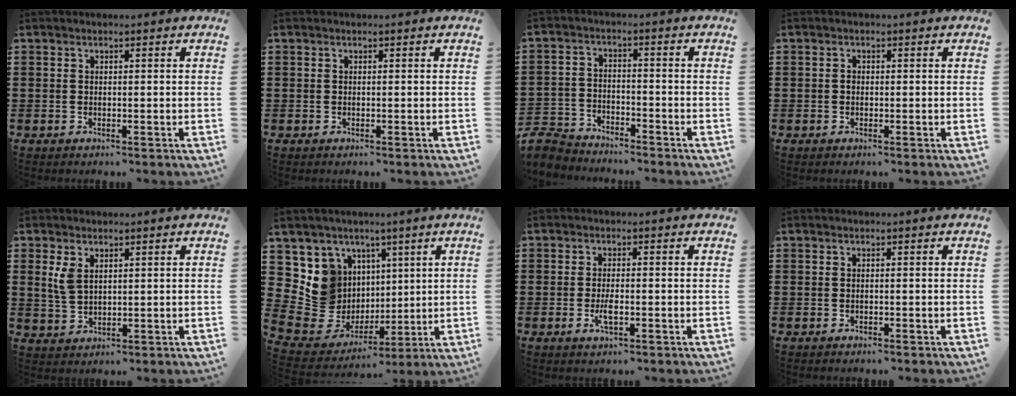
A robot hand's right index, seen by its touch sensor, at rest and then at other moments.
{"total": 0.0}
{"total": 4.8, "force": [-4.7, 1.1, 0.2], "torque": [-0.027, 0.001, -0.102]}
{"total": 0.6, "force": [-0.2, 0.5, 0.3], "torque": [-0.008, 0.001, -0.004]}
{"total": 3.3, "force": [1.5, 1.8, 2.2], "torque": [-0.049, 0.006, 0.028]}
{"total": 9.6, "force": [1.2, 9.3, 1.8], "torque": [-0.089, -0.032, 0.034]}
{"total": 2.8, "force": [-0.8, 0.7, 2.5], "torque": [-0.055, -0.007, -0.015]}
{"total": 0.0}